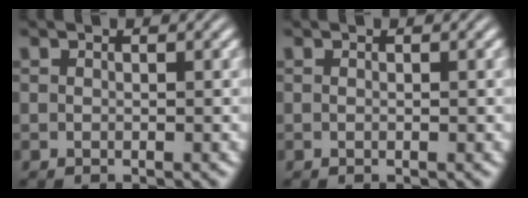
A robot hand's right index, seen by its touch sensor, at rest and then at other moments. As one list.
[{"total": 0.0}]